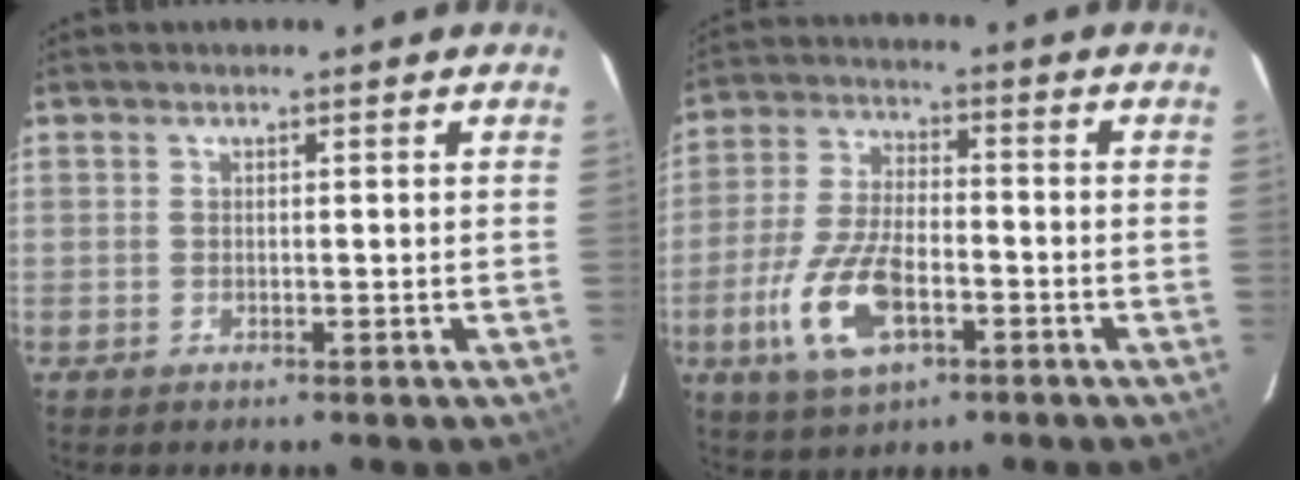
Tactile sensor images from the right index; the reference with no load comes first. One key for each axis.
{"total": 13.2, "fx": -5.1, "fy": 6.0, "fz": 10.6, "tx": -0.231, "ty": -0.009, "tz": -0.091}